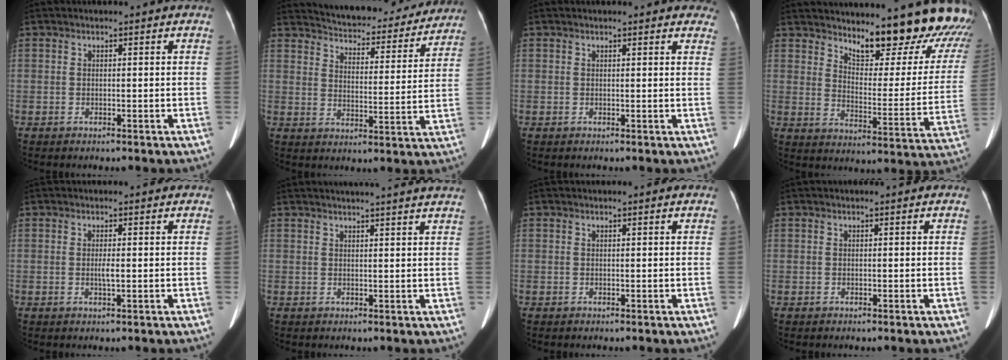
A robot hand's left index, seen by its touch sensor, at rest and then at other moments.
{"total": 21.5, "force": [19.8, 5.1, 6.6], "torque": [-0.093, -0.038, 0.246]}
{"total": 8.1, "force": [7.2, 1.9, 3.0], "torque": [-0.012, -0.014, 0.058]}
{"total": 20.6, "force": [18.6, 4.0, 7.8], "torque": [-0.086, -0.099, 0.223]}
{"total": 1.3, "force": [-0.3, 0.1, 1.3], "torque": [-0.027, -0.012, -0.008]}
{"total": 12.7, "force": [11.7, -0.7, 5.1], "torque": [-0.079, -0.019, 0.130]}
{"total": 0.5, "force": [0.4, 0.0, 0.3], "torque": [-0.006, -0.005, 0.003]}
{"total": 0.0}